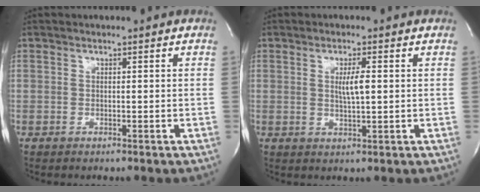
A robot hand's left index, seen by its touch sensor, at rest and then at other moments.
{"total": 3.3, "force": [0.6, 0.4, 3.2], "torque": [-0.058, -0.003, 0.011]}